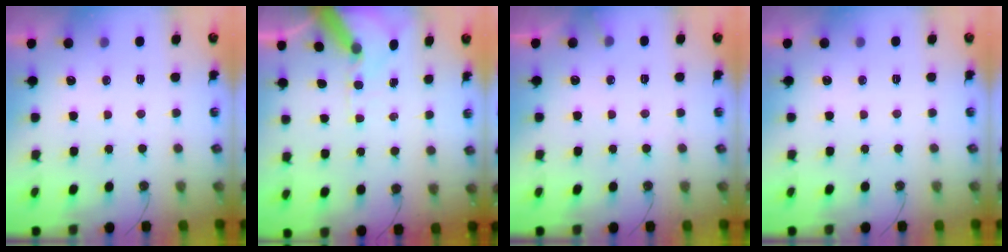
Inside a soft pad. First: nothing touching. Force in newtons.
{"total": 10.7, "press": 10.6, "slide": 1.4}
{"total": 4.9, "press": 4.9, "slide": 0.3}
{"total": 0.0}